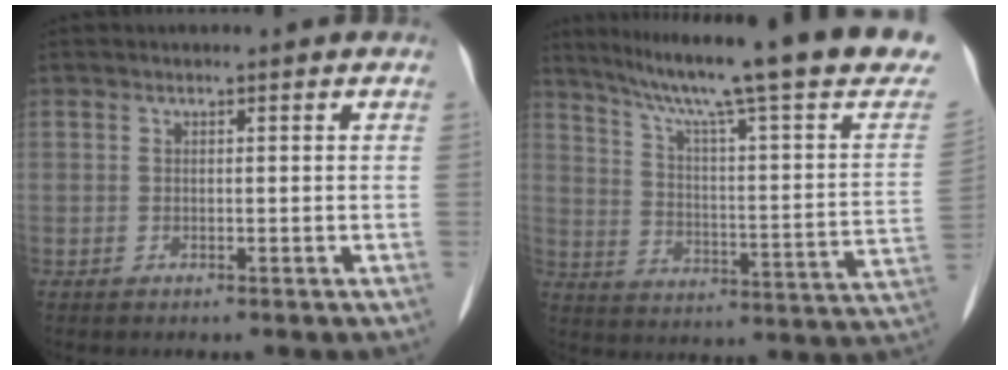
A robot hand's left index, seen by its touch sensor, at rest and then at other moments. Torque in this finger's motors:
{"motor_torque": [0.01, -0.46, 0.03, 0.07]}